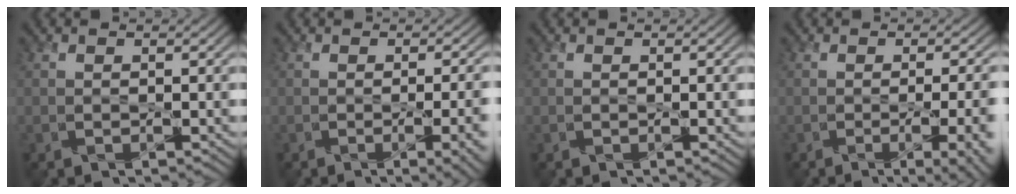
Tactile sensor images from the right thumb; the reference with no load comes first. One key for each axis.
{"total": 6.1, "fx": -1.6, "fy": 2.0, "fz": 5.5, "tx": -0.055, "ty": -0.014, "tz": -0.004}
{"total": 0.0}
{"total": 8.1, "fx": -2.1, "fy": 3.0, "fz": 7.3, "tx": -0.060, "ty": -0.010, "tz": -0.013}